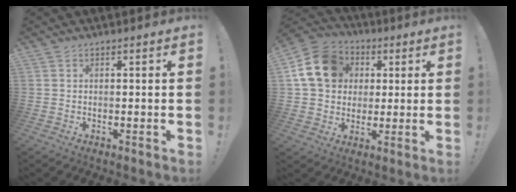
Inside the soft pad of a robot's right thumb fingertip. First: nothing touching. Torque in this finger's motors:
{"motor_torque": [0.40, 0.91, 1.03, 0.09, 0.30]}